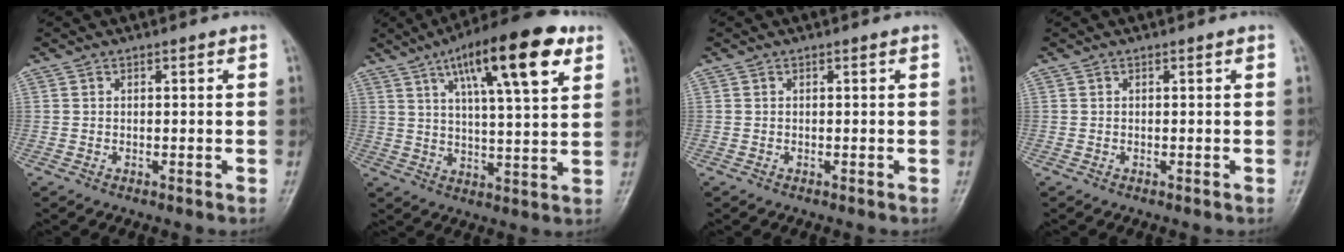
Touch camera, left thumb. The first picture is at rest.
{"total": 18.0, "force": [8.8, 4.7, 14.9], "torque": [-0.215, -0.019, 0.135]}
{"total": 0.0}
{"total": 0.0}